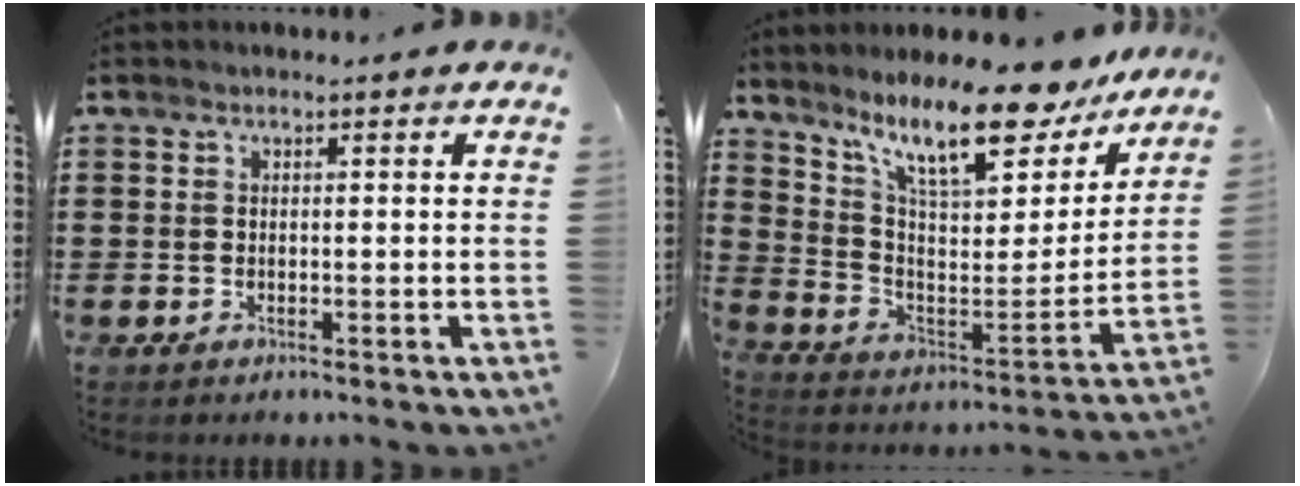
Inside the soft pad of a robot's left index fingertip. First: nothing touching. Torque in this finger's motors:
{"motor_torque": [1.69, -0.45, 1.05, 0.21]}